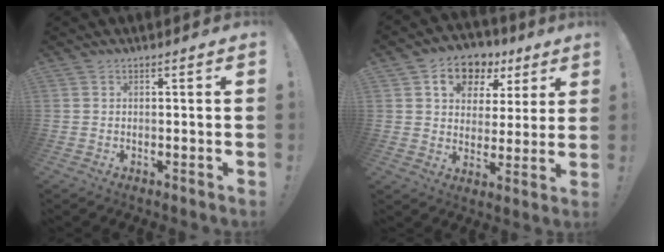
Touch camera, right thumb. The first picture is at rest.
{"total": 11.7, "force": [5.6, 8.8, 5.2], "torque": [-0.084, -0.020, 0.108]}